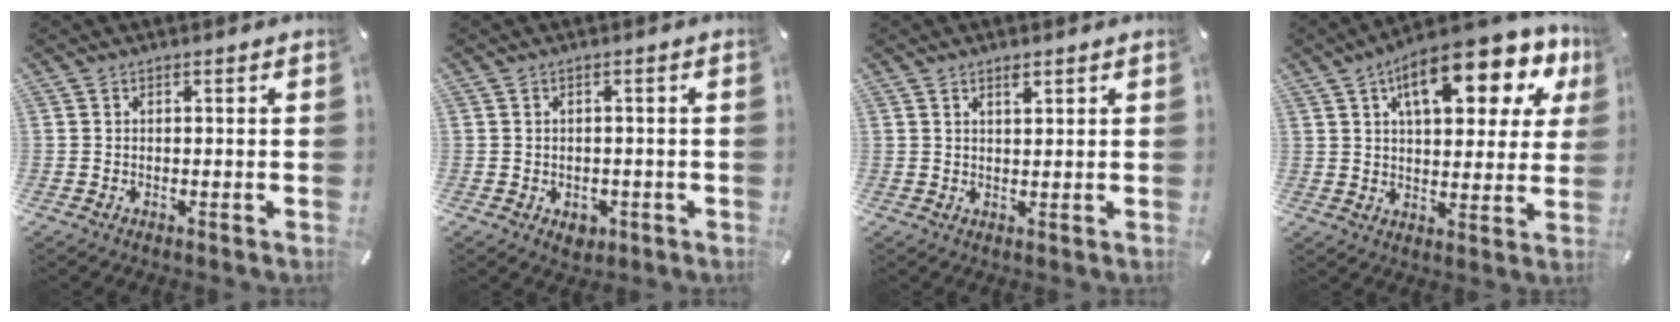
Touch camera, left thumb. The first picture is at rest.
{"total": 2.9, "force": [-1.1, 2.3, 1.3], "torque": [-0.013, 0.001, -0.020]}
{"total": 2.1, "force": [1.4, 0.8, 1.4], "torque": [-0.021, -0.003, 0.022]}
{"total": 18.2, "force": [9.4, 8.1, 13.3], "torque": [-0.192, -0.038, 0.150]}